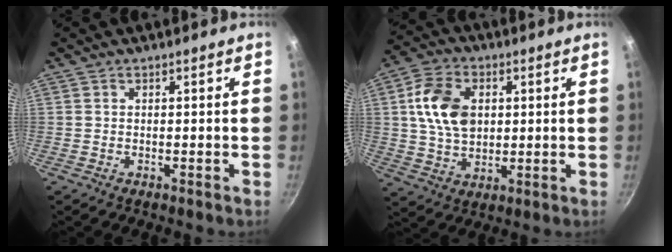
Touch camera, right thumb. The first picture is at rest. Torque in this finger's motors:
{"motor_torque": [0.65, 2.38, 1.16, 0.25, 0.13]}